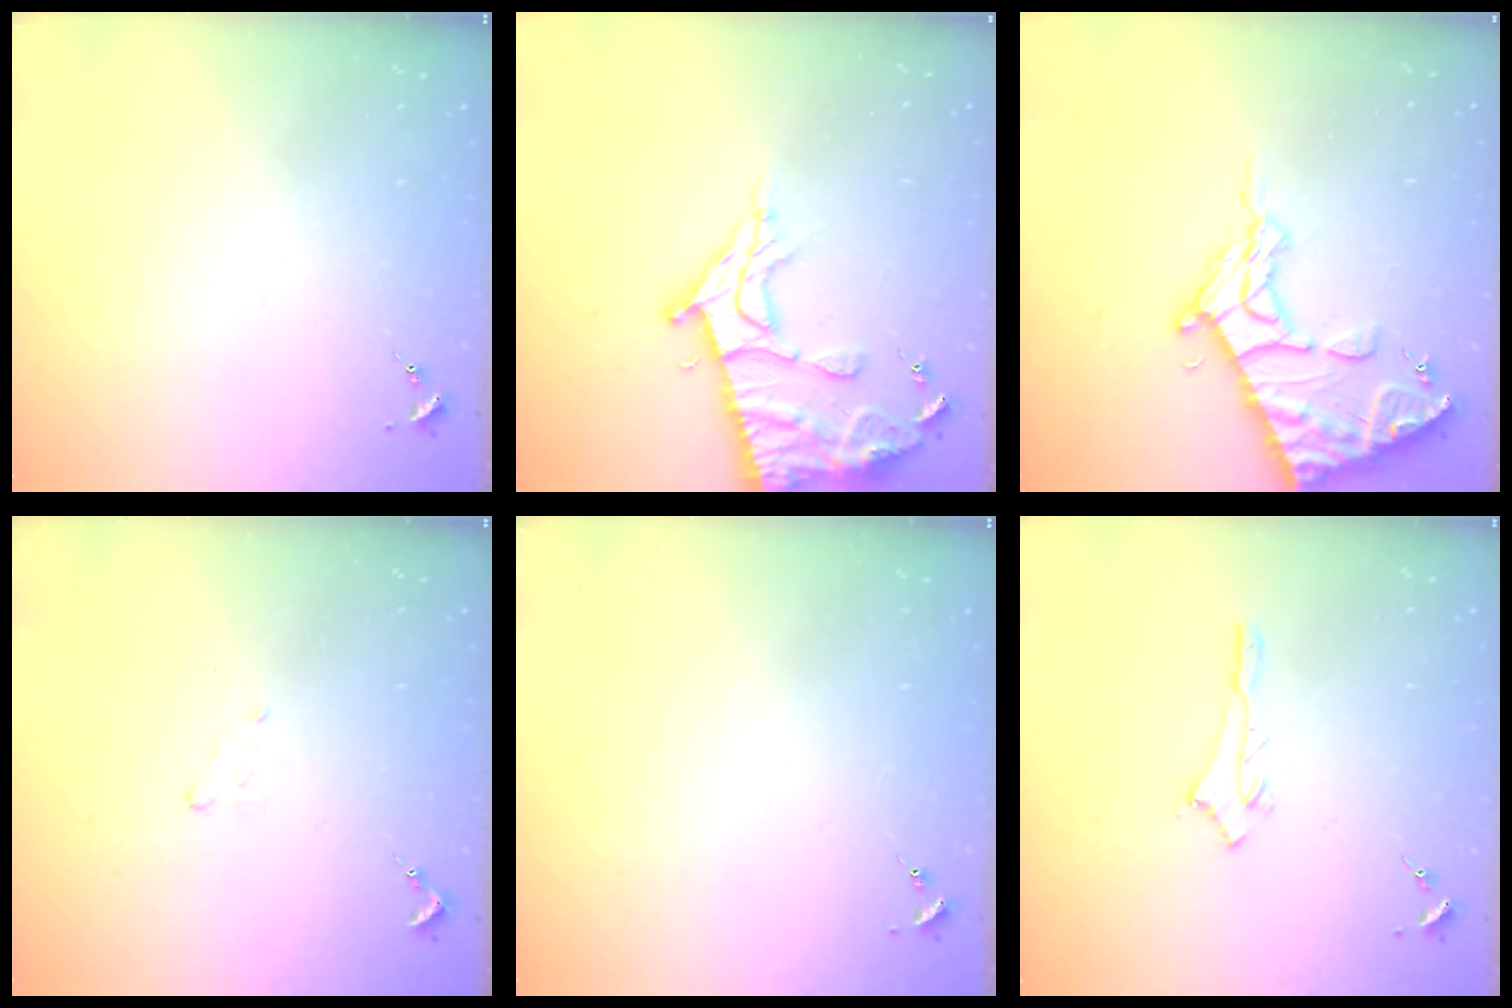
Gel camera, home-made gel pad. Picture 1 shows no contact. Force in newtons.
{"total": 14.9, "press": 14.9, "slide": 1.5}
{"total": 16.9, "press": 16.8, "slide": 1.5}
{"total": 4.8, "press": 4.8, "slide": 0.6}
{"total": 0.0}
{"total": 2.8, "press": 2.8, "slide": 0.2}